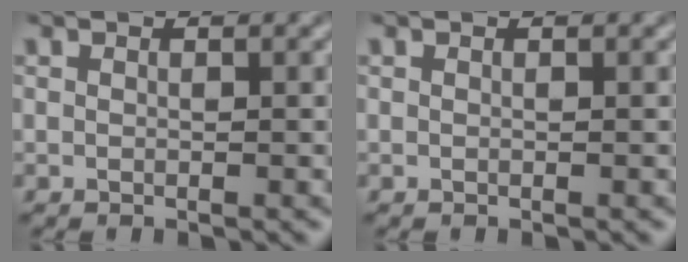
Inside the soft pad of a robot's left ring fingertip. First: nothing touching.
{"total": 0.0}